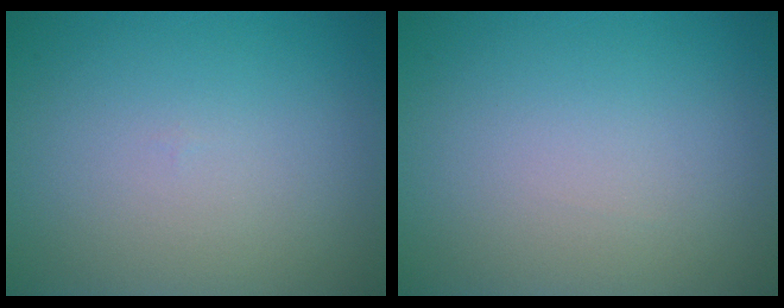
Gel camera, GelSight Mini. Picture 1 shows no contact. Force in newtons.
{"total": 0.0}